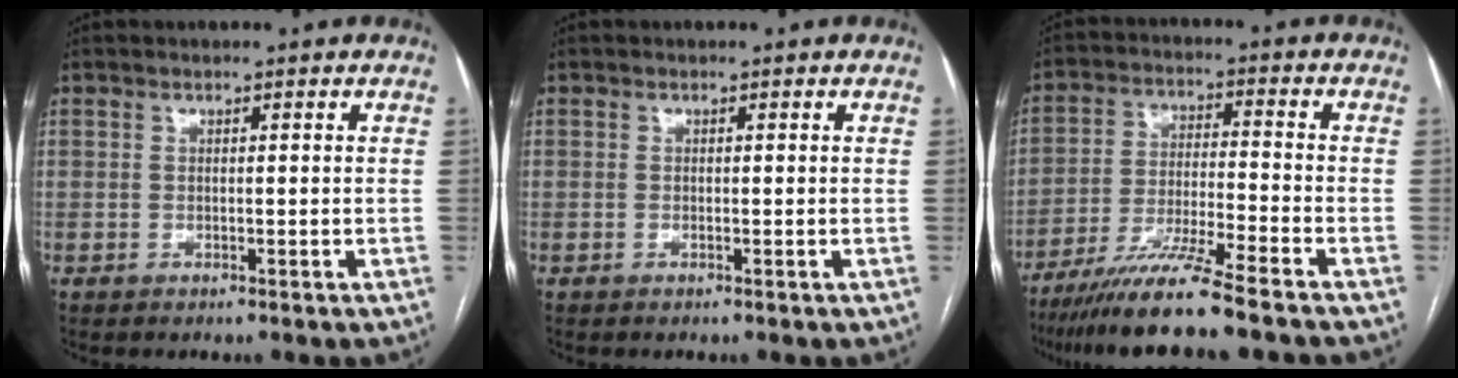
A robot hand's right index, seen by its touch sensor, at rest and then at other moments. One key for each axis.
{"total": 0.0}
{"total": 12.2, "fx": -9.7, "fy": -1.2, "fz": 7.2, "tx": -0.121, "ty": -0.033, "tz": -0.168}